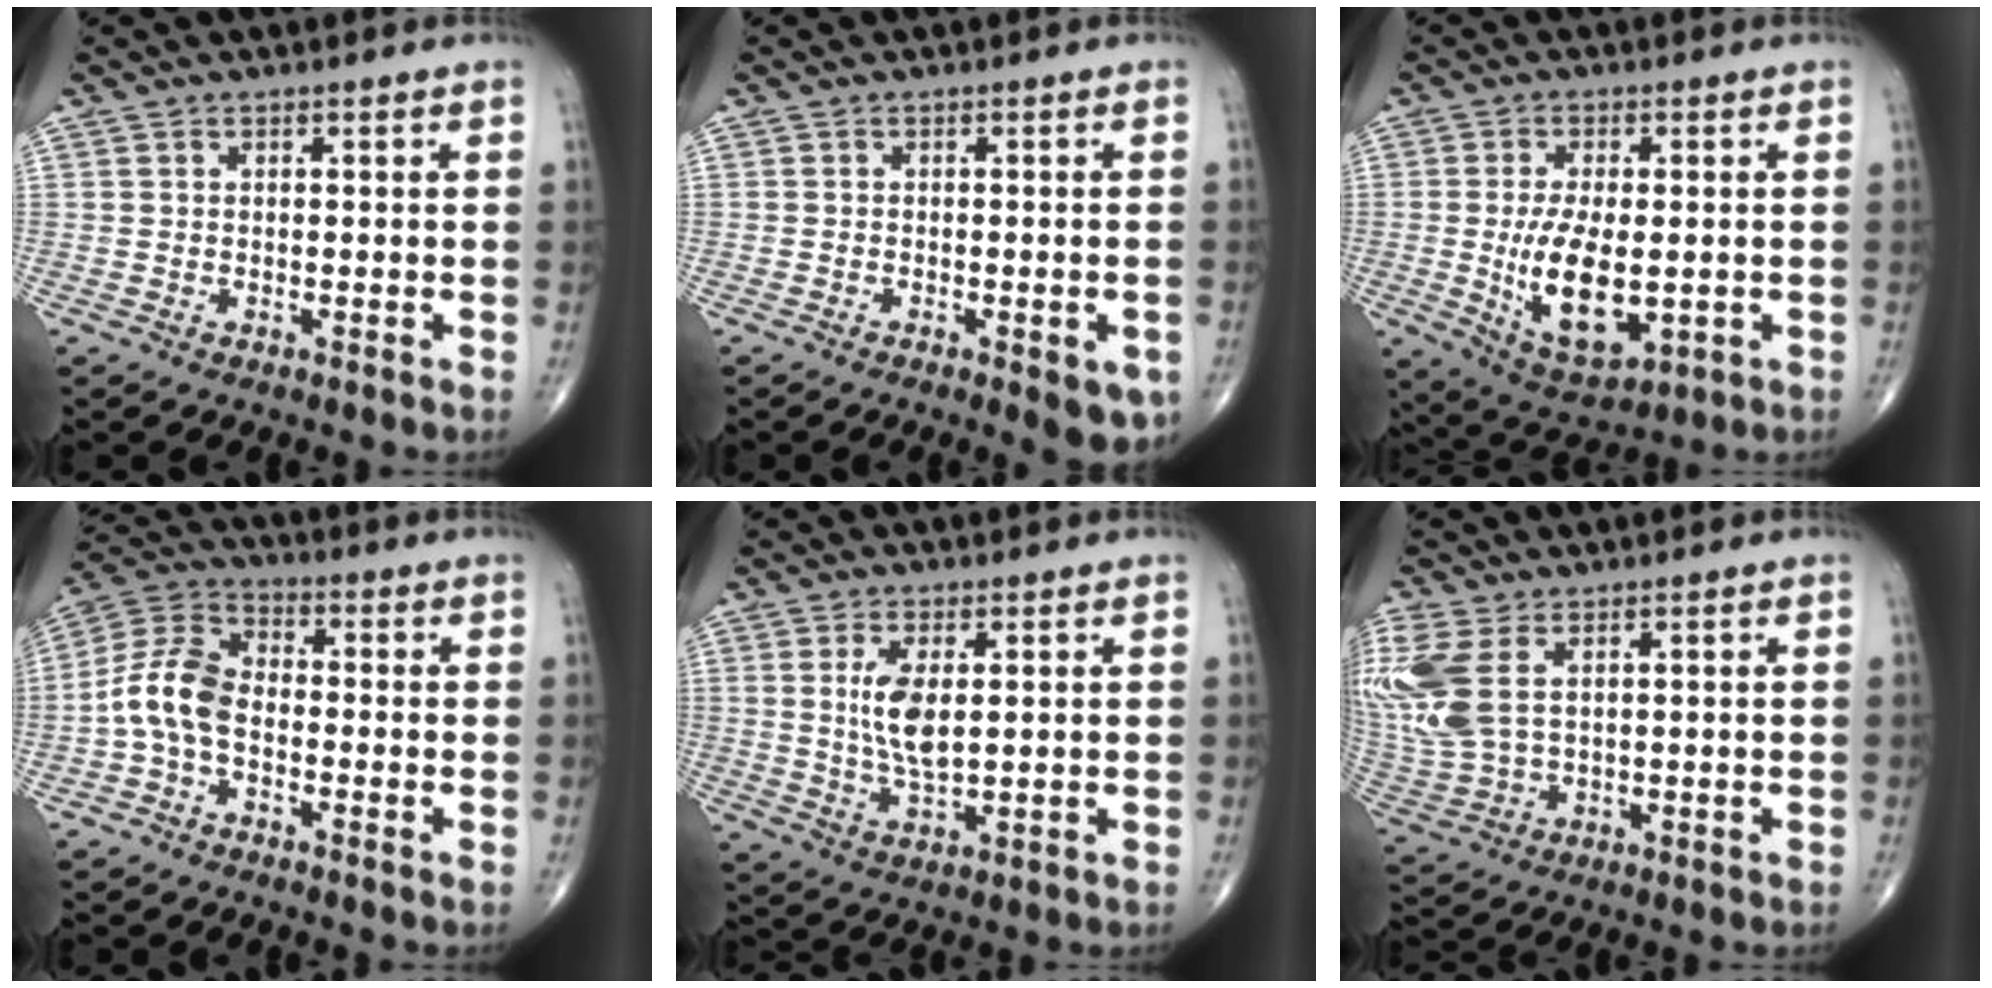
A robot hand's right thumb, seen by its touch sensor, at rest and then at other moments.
{"total": 5.6, "force": [-2.3, 1.9, 4.7], "torque": [-0.046, 0.001, -0.024]}
{"total": 12.7, "force": [-1.5, 6.2, 10.9], "torque": [-0.185, -0.016, -0.012]}
{"total": 9.1, "force": [-2.1, 5.5, 6.9], "torque": [-0.136, 0.033, -0.055]}
{"total": 7.0, "force": [1.4, 2.9, 6.2], "torque": [-0.123, -0.015, 0.033]}
{"total": 14.4, "force": [4.3, 8.5, 10.8], "torque": [-0.290, -0.006, 0.097]}